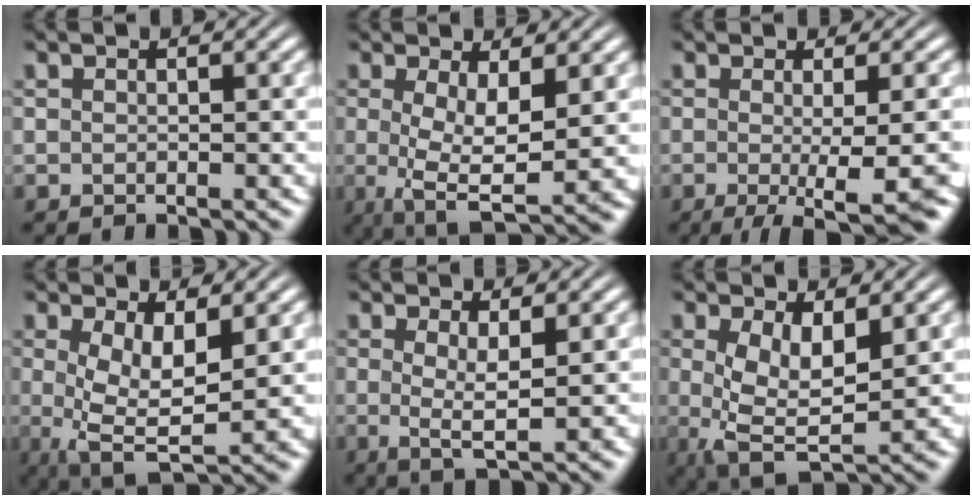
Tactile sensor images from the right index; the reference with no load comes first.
{"total": 7.8, "force": [-1.8, 3.1, 7.0], "torque": [-0.122, -0.051, -0.003]}
{"total": 7.9, "force": [-5.1, 1.7, 5.9], "torque": [-0.081, -0.038, -0.062]}
{"total": 7.7, "force": [-1.0, 3.4, 6.8], "torque": [-0.124, -0.055, 0.008]}
{"total": 3.6, "force": [0.1, 0.8, 3.5], "torque": [-0.063, -0.023, 0.011]}
{"total": 7.1, "force": [-1.1, 3.8, 5.9], "torque": [-0.123, -0.053, 0.009]}